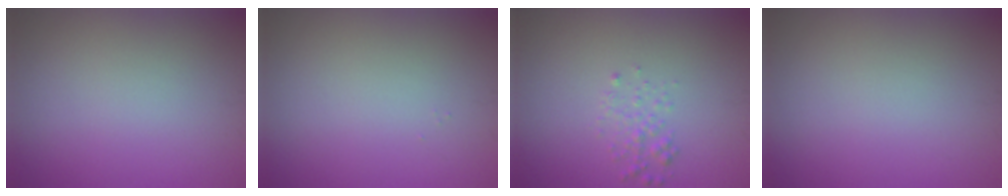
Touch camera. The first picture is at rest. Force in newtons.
{"total": 0.0}
{"total": 1.4, "press": 1.4, "slide": 0.0}
{"total": 0.0}